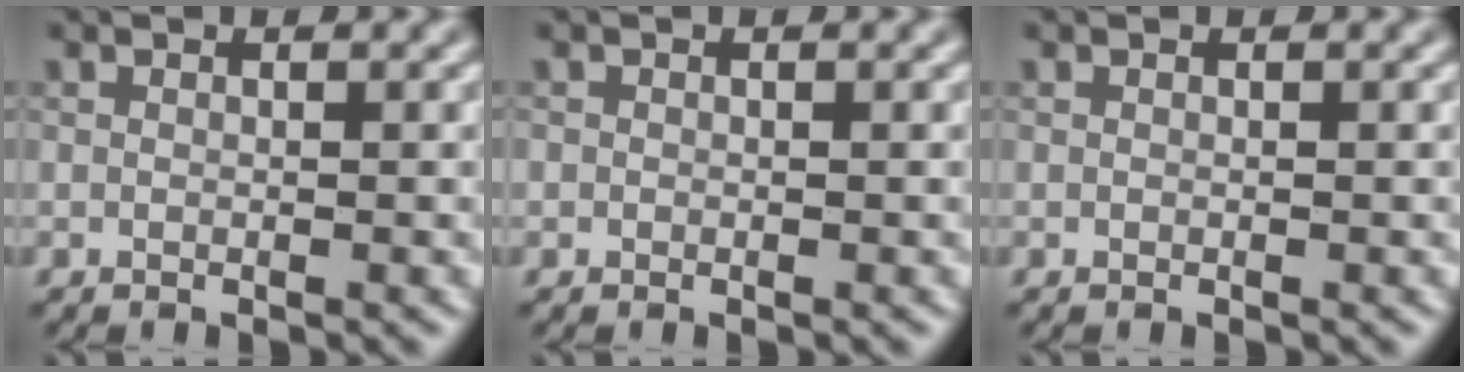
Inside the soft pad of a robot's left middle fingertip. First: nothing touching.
{"total": 0.0}
{"total": 0.0}